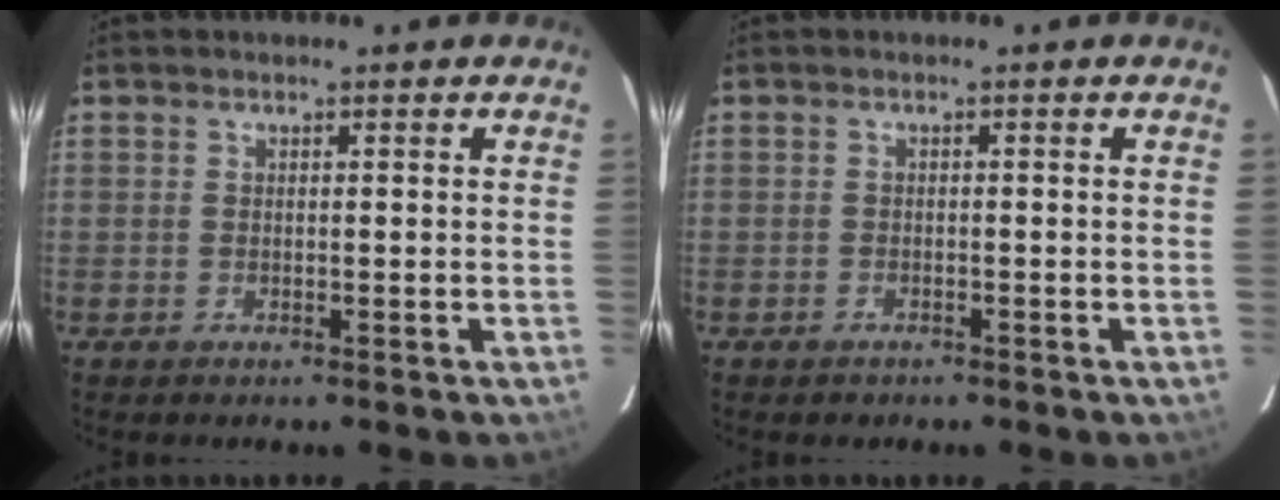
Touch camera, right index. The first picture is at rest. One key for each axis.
{"total": 1.3, "fx": -1.0, "fy": 0.9, "fz": 0.1, "tx": -0.006, "ty": 0.003, "tz": -0.013}